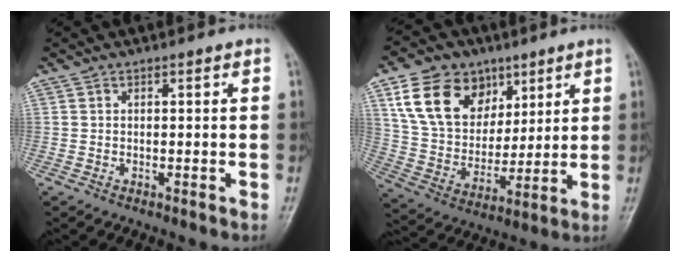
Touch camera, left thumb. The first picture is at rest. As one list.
[{"total": 17.4, "force": [8.3, 12.8, 8.4], "torque": [-0.120, -0.022, 0.158]}]